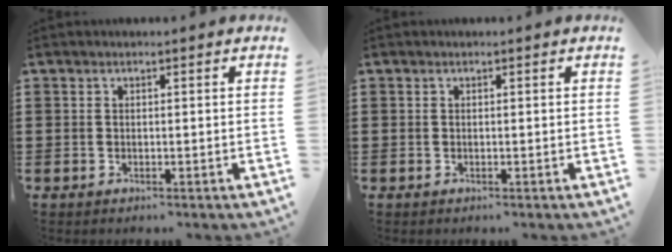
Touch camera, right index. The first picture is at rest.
{"total": 0.0}